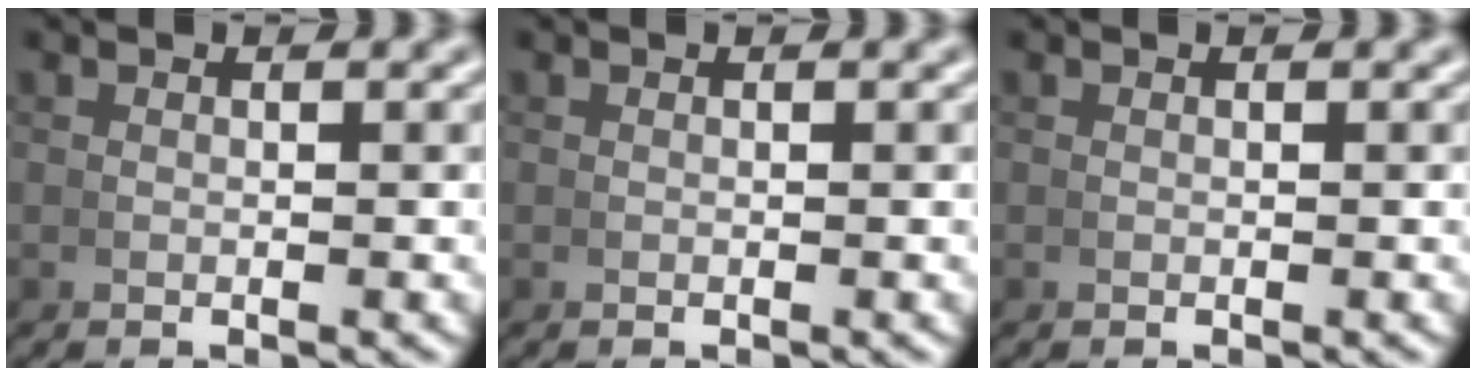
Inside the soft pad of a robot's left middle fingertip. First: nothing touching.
{"total": 0.0}
{"total": 0.0}